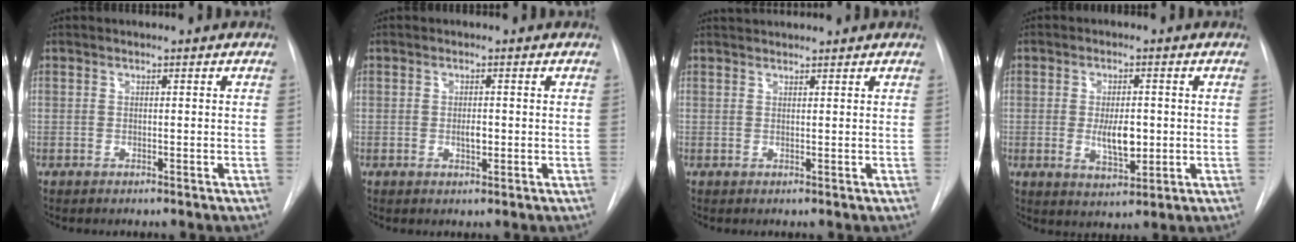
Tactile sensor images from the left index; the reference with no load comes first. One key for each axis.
{"total": 1.6, "fx": -0.3, "fy": 0.8, "fz": 1.4, "tx": -0.025, "ty": -0.002, "tz": -0.004}
{"total": 3.7, "fx": 3.6, "fy": 0.2, "fz": 0.8, "tx": -0.012, "ty": 0.034, "tz": 0.055}
{"total": 5.9, "fx": -0.4, "fy": 2.5, "fz": 5.3, "tx": -0.091, "ty": -0.010, "tz": -0.003}